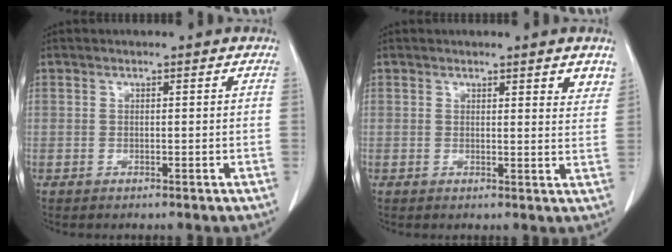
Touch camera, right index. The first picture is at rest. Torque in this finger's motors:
{"motor_torque": [0.18, -0.01, 0.01, 0.01]}